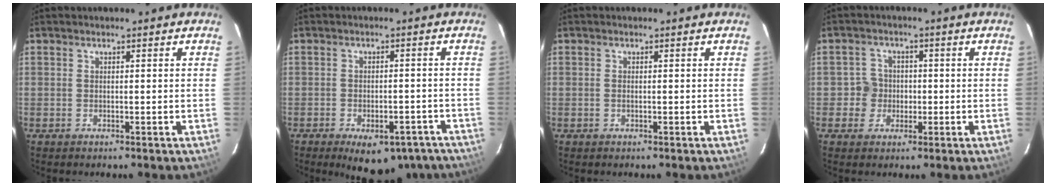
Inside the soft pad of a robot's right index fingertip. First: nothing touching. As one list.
[{"total": 13.9, "force": [-10.1, 6.6, 7.0], "torque": [-0.115, 0.007, -0.116]}, {"total": 0.6, "force": [-0.1, 0.3, 0.5], "torque": [-0.012, 0.000, -0.003]}, {"total": 4.1, "force": [-0.7, 4.0, 0.2], "torque": [0.004, 0.013, -0.014]}]